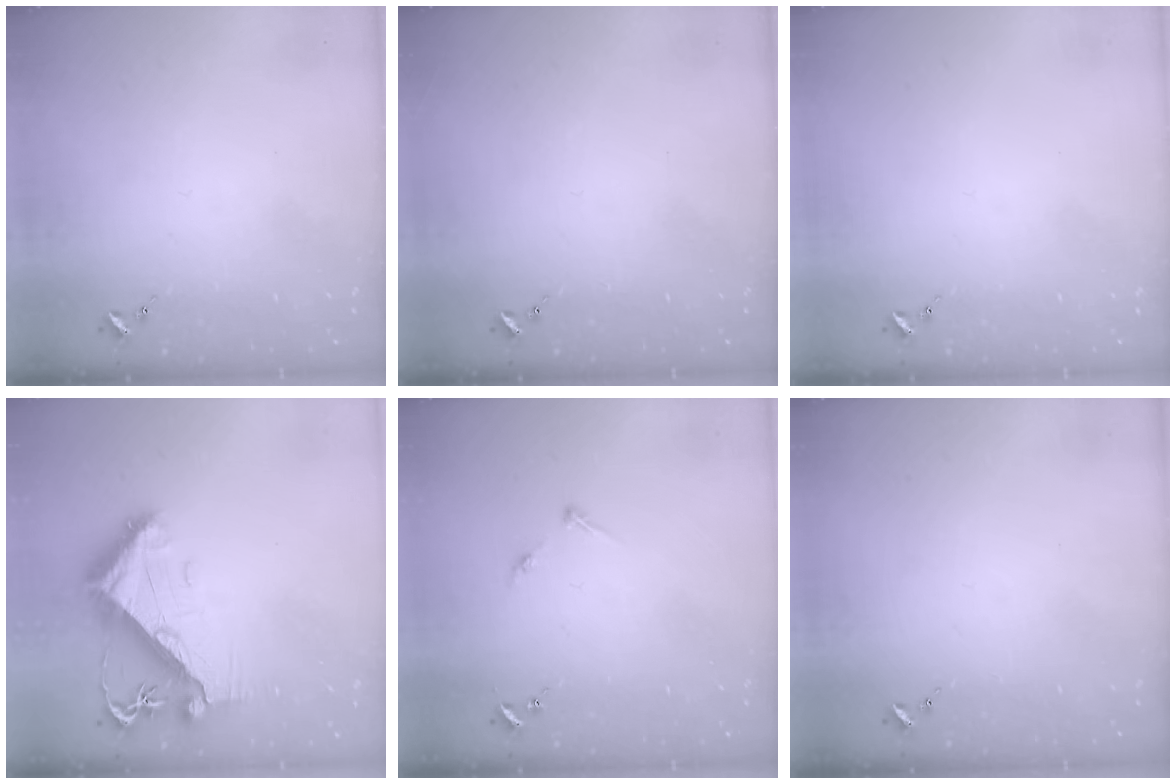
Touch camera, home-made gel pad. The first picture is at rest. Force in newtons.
{"total": 0.0}
{"total": 0.0}
{"total": 10.5, "press": 10.4, "slide": 1.3}
{"total": 4.0, "press": 3.9, "slide": 0.5}
{"total": 0.0}